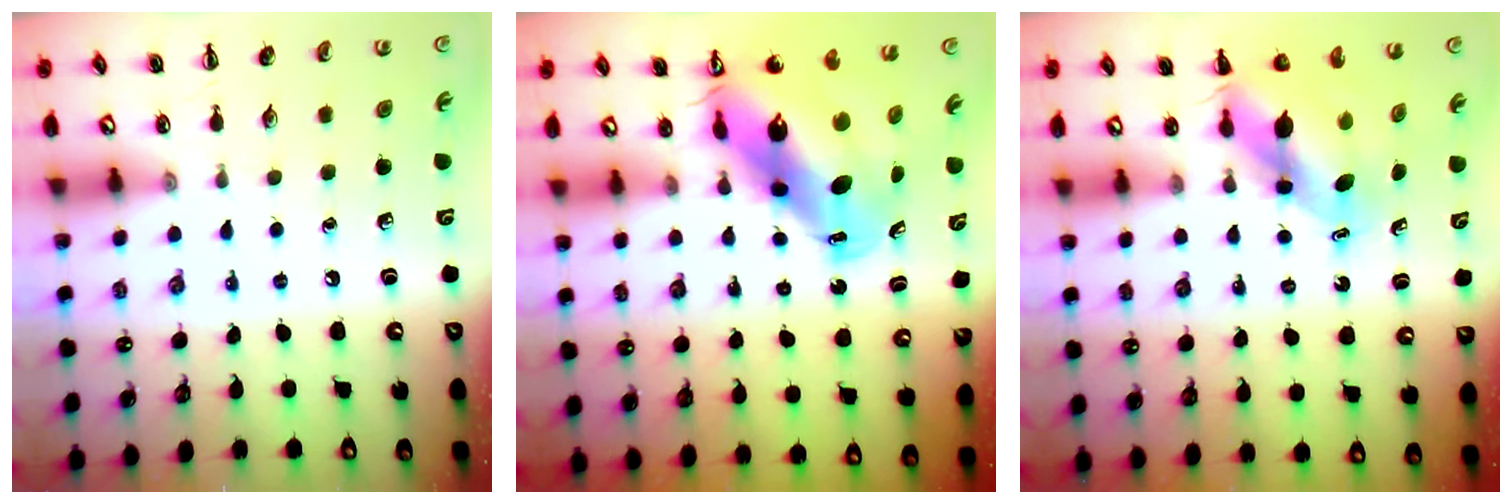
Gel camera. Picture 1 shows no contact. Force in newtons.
{"total": 12.6, "press": 12.0, "slide": 3.7}
{"total": 6.9, "press": 6.8, "slide": 1.1}